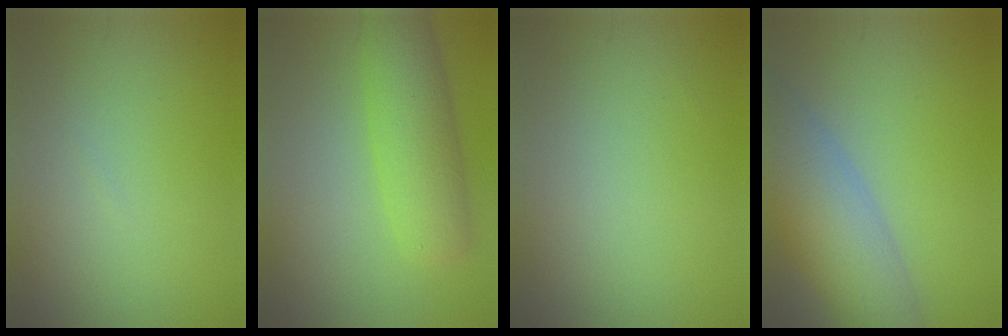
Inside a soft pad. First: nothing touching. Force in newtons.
{"total": 5.4, "press": 5.4, "slide": 0.2}
{"total": 0.0}
{"total": 7.8, "press": 7.8, "slide": 0.4}